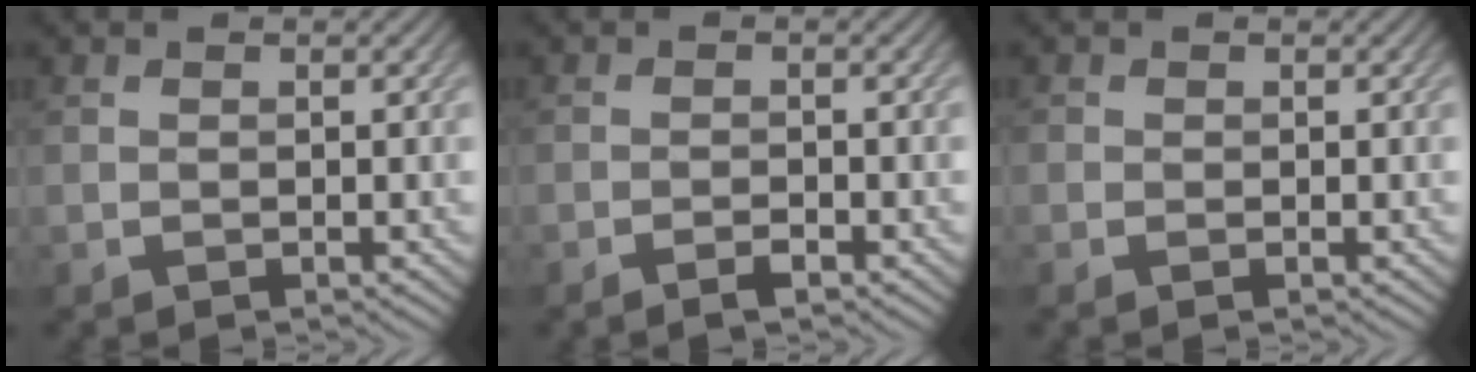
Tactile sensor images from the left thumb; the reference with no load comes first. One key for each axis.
{"total": 1.2, "fx": -0.9, "fy": 0.3, "fz": 0.7, "tx": -0.013, "ty": 0.000, "tz": -0.016}
{"total": 0.5, "fx": 0.0, "fy": 0.5, "fz": 0.0, "tx": 0.002, "ty": -0.003, "tz": -0.002}